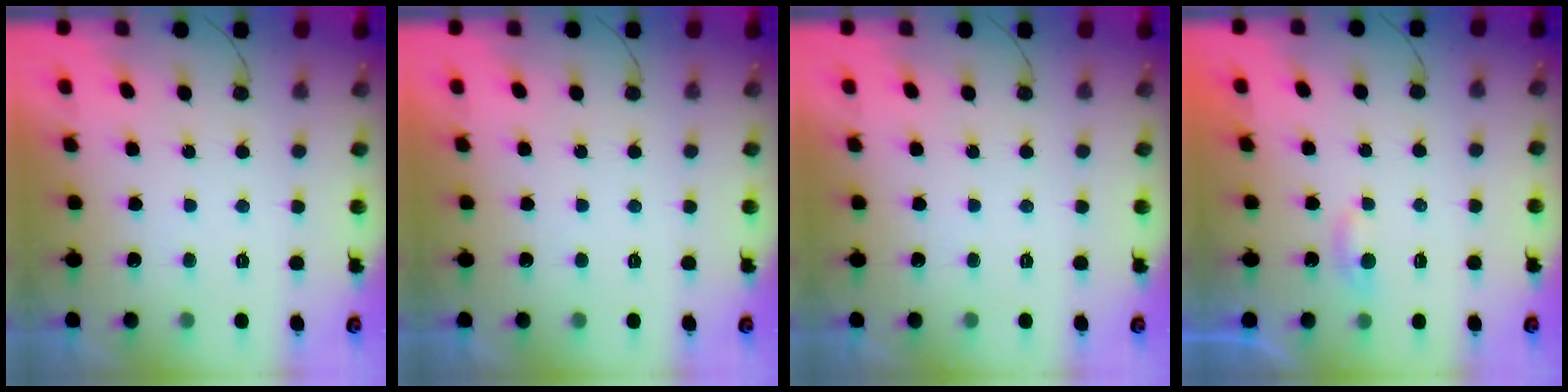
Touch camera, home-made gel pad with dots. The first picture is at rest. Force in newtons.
{"total": 0.0}
{"total": 0.0}
{"total": 2.7, "press": 2.7, "slide": 0.3}